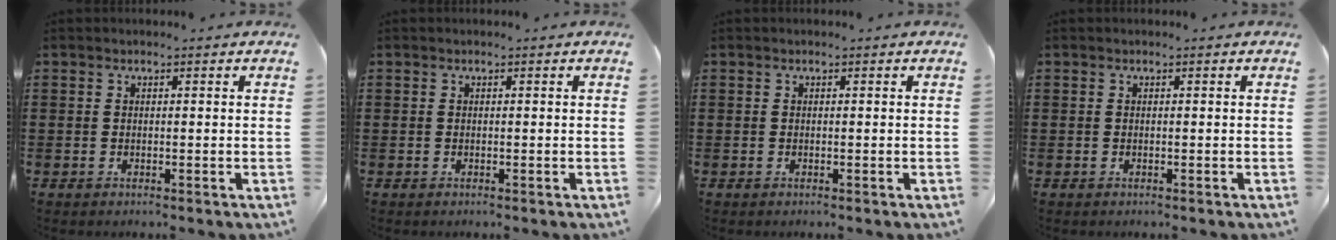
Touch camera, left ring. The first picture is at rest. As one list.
[{"total": 0.0}, {"total": 0.0}, {"total": 0.0}]